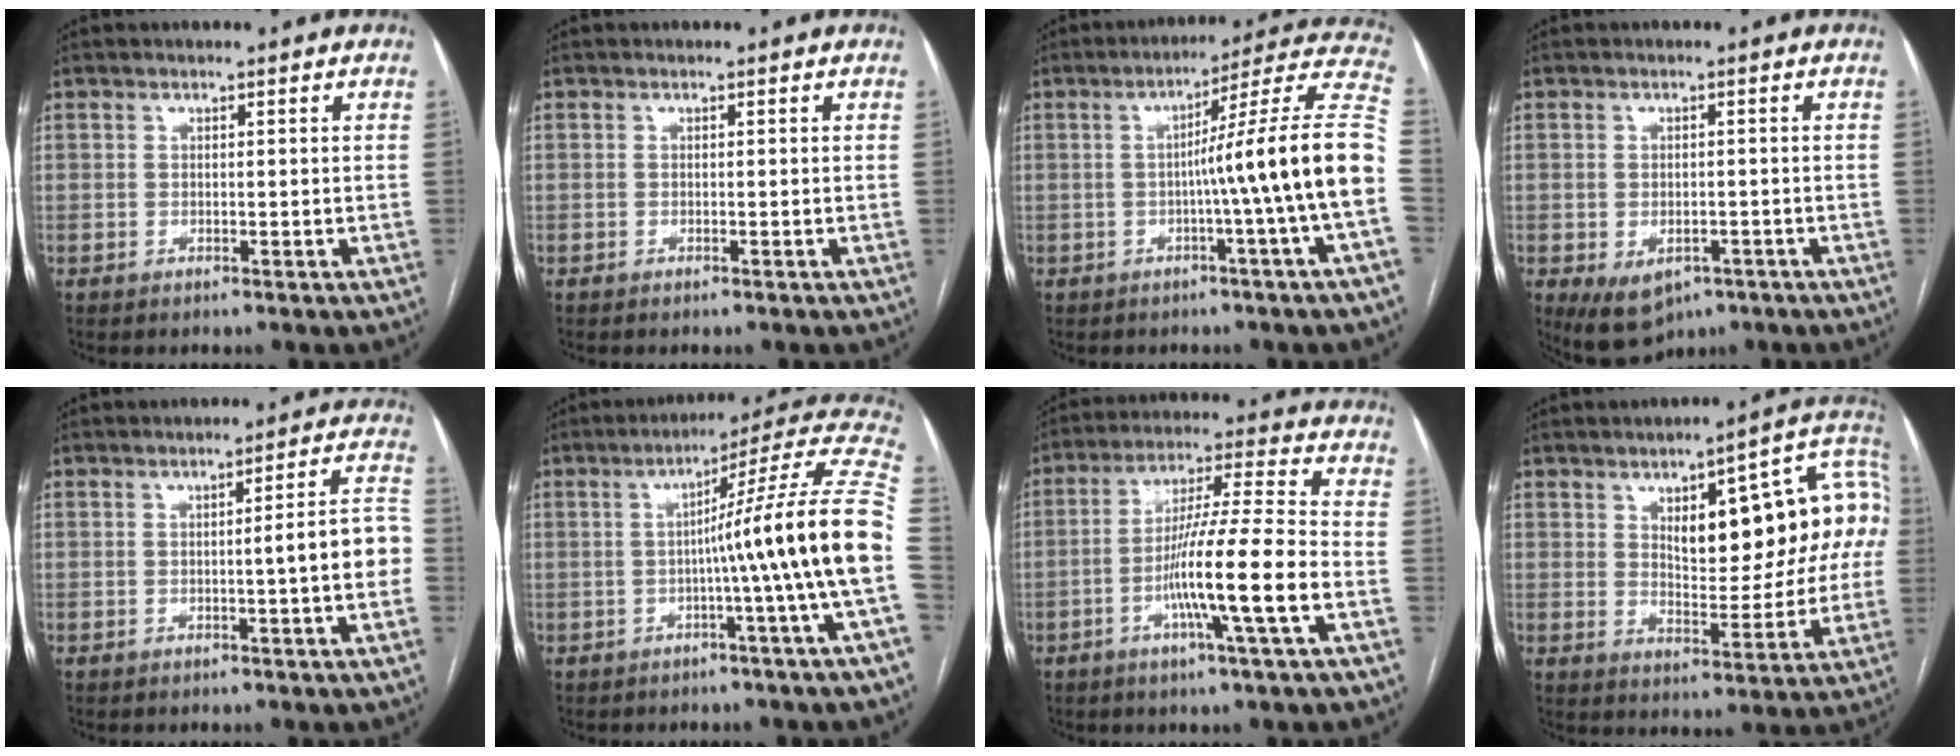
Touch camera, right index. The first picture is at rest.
{"total": 0.0}
{"total": 16.1, "force": [-2.4, -2.7, 15.7], "torque": [-0.202, 0.019, -0.044]}
{"total": 7.1, "force": [-3.6, 4.5, 4.1], "torque": [-0.072, -0.002, -0.044]}
{"total": 6.9, "force": [-1.2, -0.1, 6.8], "torque": [-0.082, 0.018, -0.020]}
{"total": 17.5, "force": [-2.3, -2.8, 17.2], "torque": [-0.212, 0.021, -0.046]}
{"total": 13.8, "force": [-4.2, -1.1, 13.1], "torque": [-0.235, -0.004, -0.081]}
{"total": 17.5, "force": [3.9, 6.4, 15.8], "torque": [-0.205, 0.038, 0.056]}